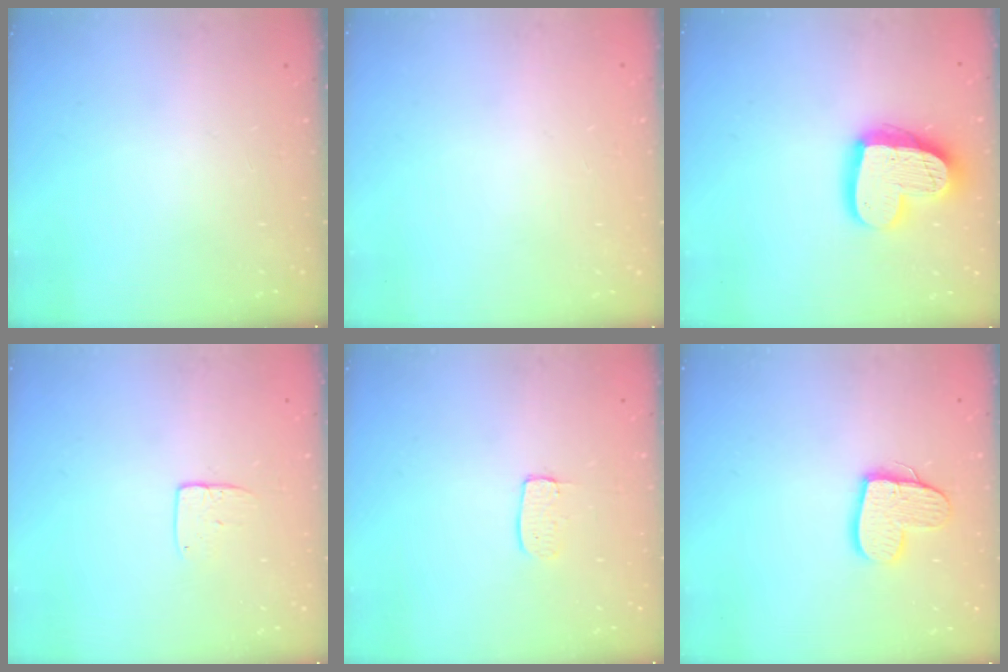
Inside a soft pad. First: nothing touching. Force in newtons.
{"total": 0.0}
{"total": 20.0, "press": 20.0, "slide": 1.7}
{"total": 5.8, "press": 5.7, "slide": 0.6}
{"total": 5.0, "press": 5.0, "slide": 0.3}
{"total": 11.9, "press": 11.8, "slide": 1.1}